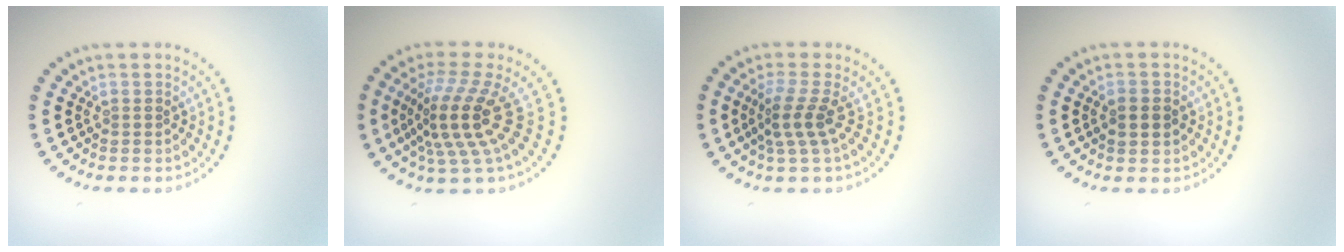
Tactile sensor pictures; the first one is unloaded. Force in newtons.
{"total": 5.2, "press": 3.7, "slide": 3.7}
{"total": 2.7, "press": 1.9, "slide": 1.8}
{"total": 2.4, "press": 2.3, "slide": 0.1}